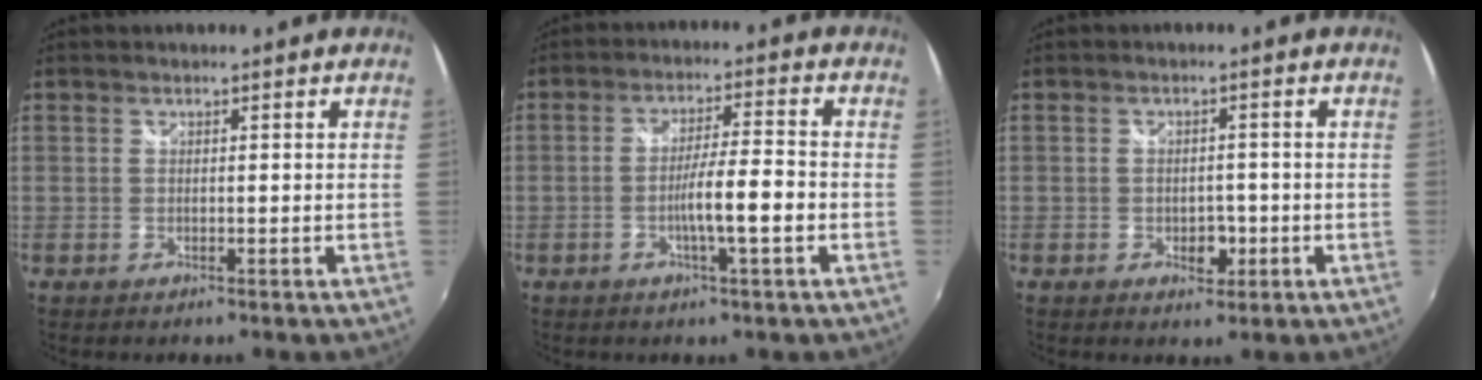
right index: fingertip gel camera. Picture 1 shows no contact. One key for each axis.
{"total": 6.9, "fx": -2.3, "fy": 0.0, "fz": 6.5, "tx": -0.112, "ty": -0.005, "tz": -0.036}
{"total": 3.4, "fx": -1.2, "fy": 2.5, "fz": 2.0, "tx": -0.035, "ty": 0.000, "tz": -0.013}